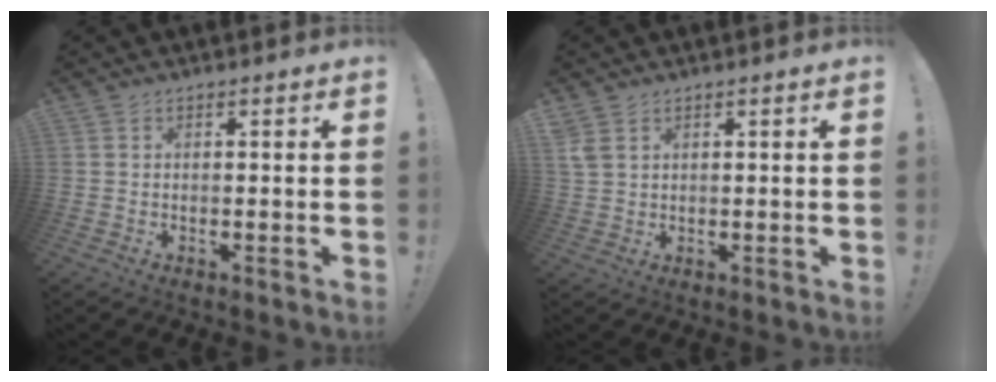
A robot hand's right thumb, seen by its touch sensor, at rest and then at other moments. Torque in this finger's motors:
{"motor_torque": [-0.07, -0.09, -0.12, 0.18, 0.01]}